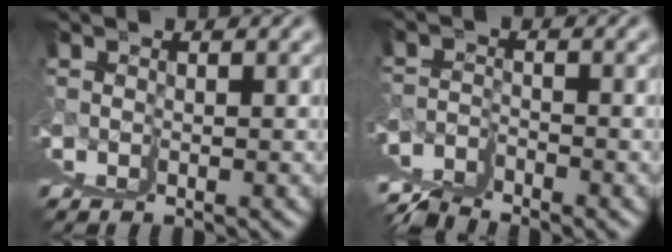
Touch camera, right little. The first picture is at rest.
{"total": 4.5, "force": [0.8, -4.2, 1.4], "torque": [0.003, 0.020, 0.020]}